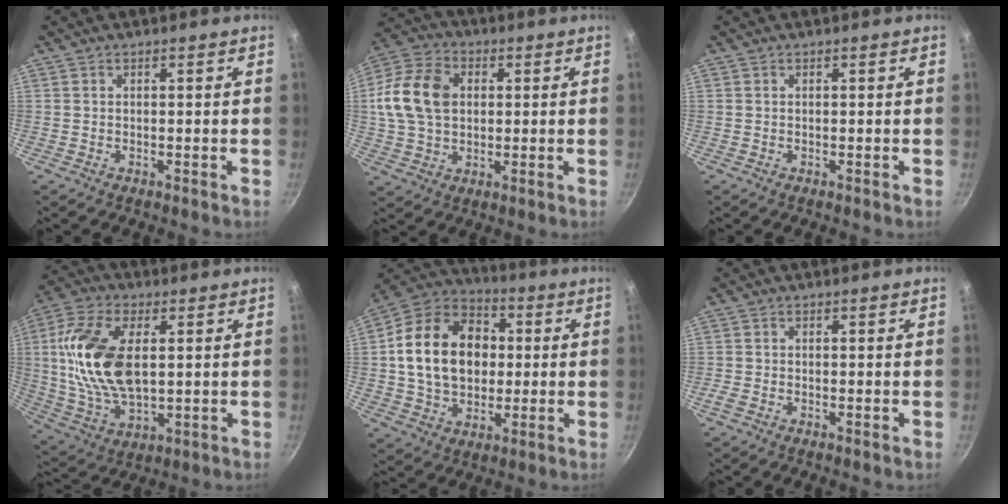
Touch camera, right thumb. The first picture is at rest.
{"total": 14.6, "force": [2.1, 10.7, 9.7], "torque": [-0.164, 0.018, 0.029]}
{"total": 0.0}
{"total": 18.3, "force": [2.6, 10.1, 15.0], "torque": [-0.286, 0.000, 0.050]}
{"total": 19.8, "force": [1.6, 14.9, 12.8], "torque": [-0.191, 0.027, 0.020]}
{"total": 1.3, "force": [-0.7, 0.5, 0.9], "torque": [-0.028, 0.003, -0.019]}